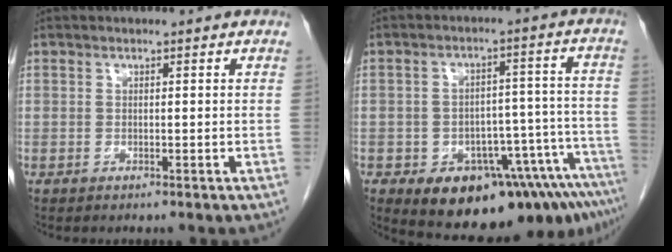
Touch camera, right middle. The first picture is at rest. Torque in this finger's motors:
{"motor_torque": [1.10, -1.04, 0.22, 0.09]}